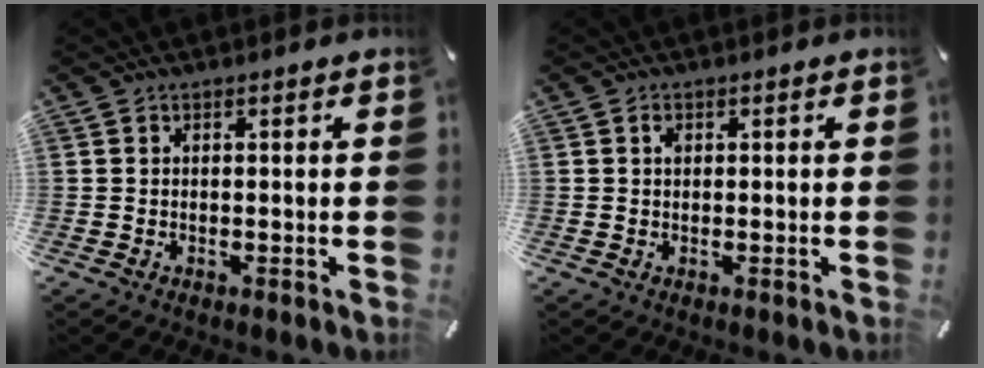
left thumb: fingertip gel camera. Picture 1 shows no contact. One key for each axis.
{"total": 1.1, "fx": 0.3, "fy": 0.8, "fz": 0.7, "tx": -0.015, "ty": 0.004, "tz": 0.004}